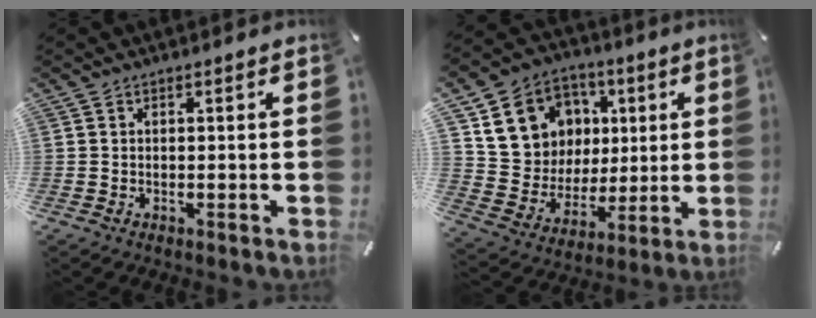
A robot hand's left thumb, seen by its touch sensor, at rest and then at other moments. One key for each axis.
{"total": 15.3, "fx": 5.3, "fy": 13.6, "fz": 4.4, "tx": -0.067, "ty": -0.021, "tz": 0.112}